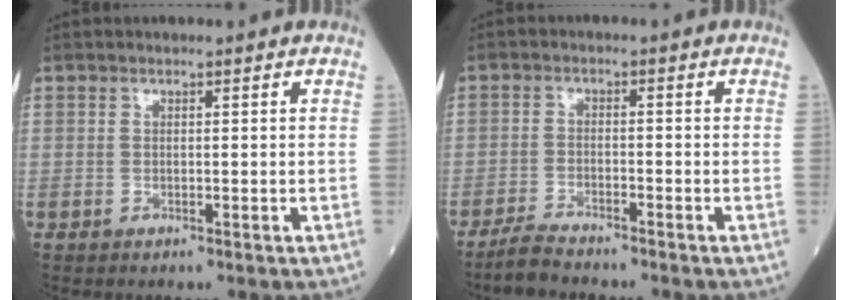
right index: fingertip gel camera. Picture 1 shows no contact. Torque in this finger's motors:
{"motor_torque": [0.15, -0.28, -0.01, 0.02]}